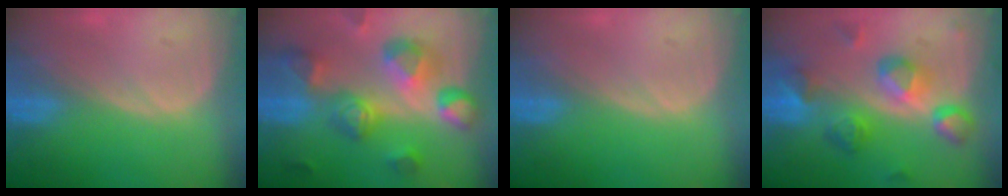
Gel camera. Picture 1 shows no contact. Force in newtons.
{"total": 11.2, "press": 10.0, "slide": 5.0}
{"total": 0.0}
{"total": 9.2, "press": 8.4, "slide": 3.8}